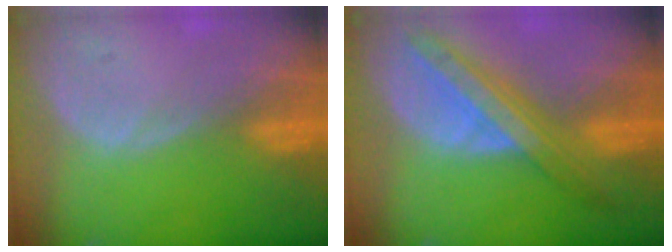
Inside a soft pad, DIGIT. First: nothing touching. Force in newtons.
{"total": 8.7, "press": 7.6, "slide": 4.2}